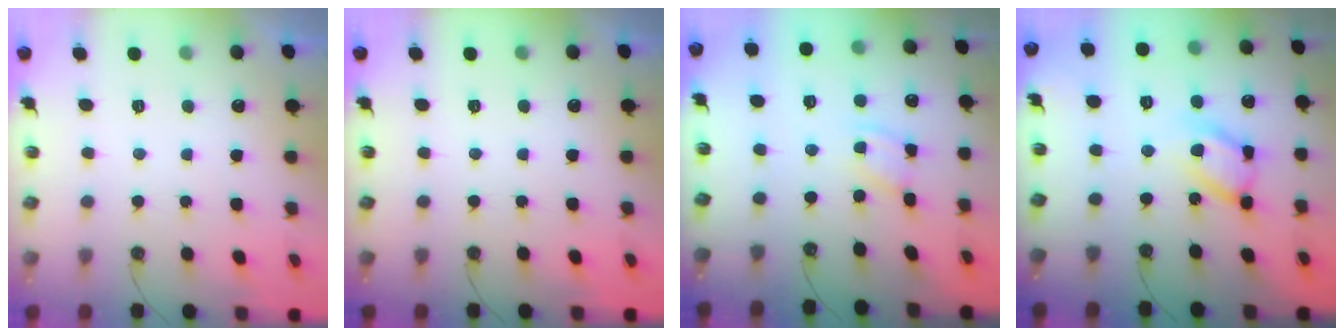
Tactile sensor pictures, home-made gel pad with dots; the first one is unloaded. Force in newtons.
{"total": 0.0}
{"total": 2.5, "press": 2.5, "slide": 0.1}
{"total": 14.0, "press": 14.0, "slide": 1.1}